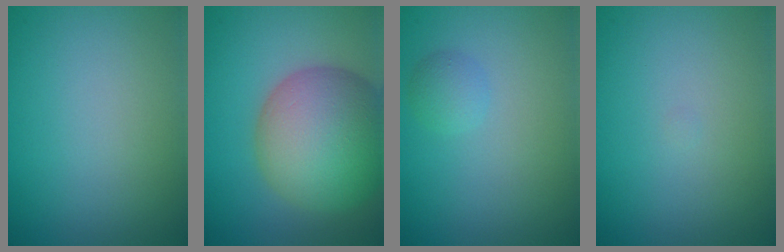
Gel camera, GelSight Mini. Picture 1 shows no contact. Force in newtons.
{"total": 11.4, "press": 11.4, "slide": 0.8}
{"total": 1.3, "press": 1.3, "slide": 0.1}
{"total": 0.0}